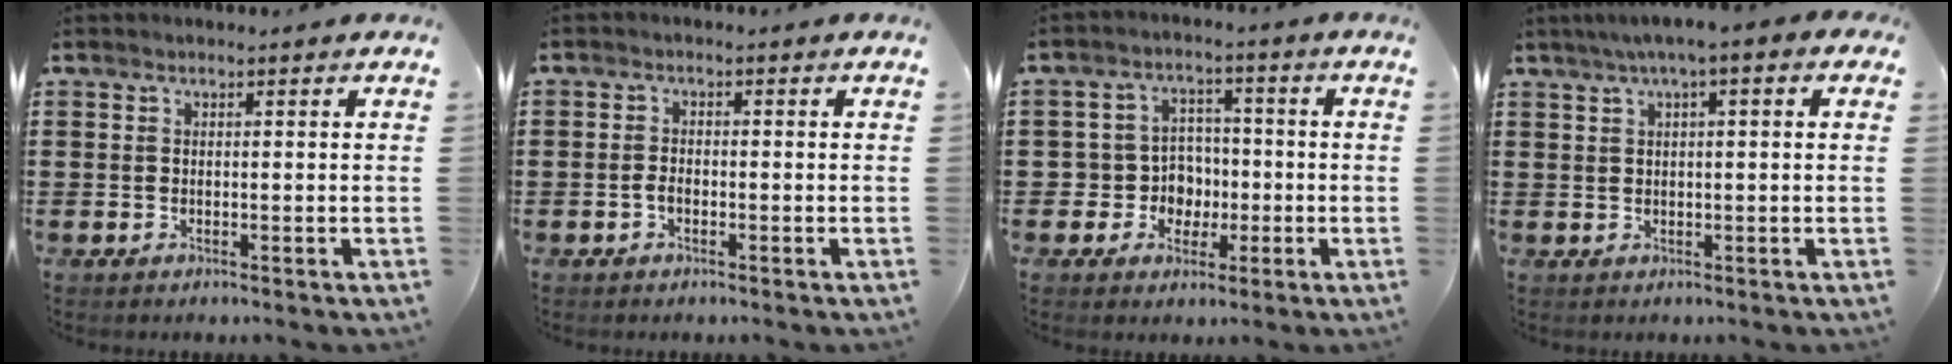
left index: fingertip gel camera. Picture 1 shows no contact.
{"total": 1.6, "force": [-0.7, 0.8, 1.2], "torque": [-0.033, 0.000, -0.015]}
{"total": 5.6, "force": [-0.9, 5.4, 1.5], "torque": [-0.049, 0.011, -0.016]}
{"total": 3.0, "force": [0.7, 0.3, 2.9], "torque": [-0.053, 0.002, 0.010]}